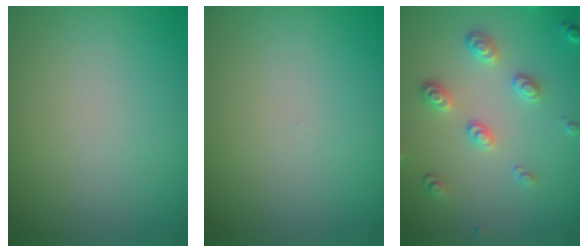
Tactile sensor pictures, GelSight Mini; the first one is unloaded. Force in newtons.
{"total": 0.0}
{"total": 3.1, "press": 2.7, "slide": 1.4}